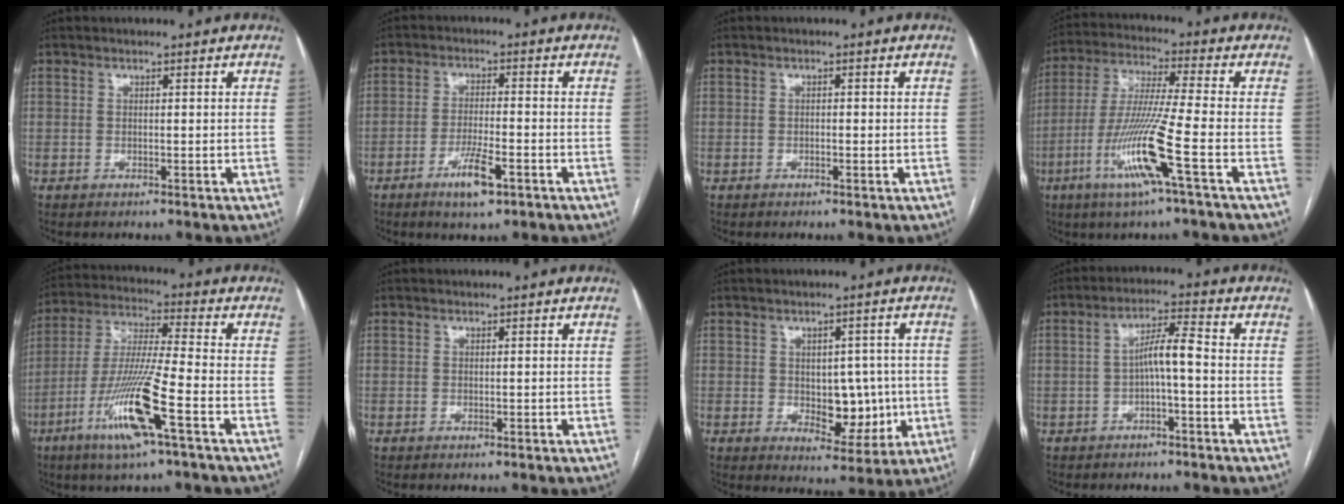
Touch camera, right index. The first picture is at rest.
{"total": 6.1, "force": [-3.3, 0.9, 5.0], "torque": [-0.095, -0.006, -0.055]}
{"total": 0.6, "force": [-0.2, 0.2, 0.5], "torque": [-0.009, 0.002, -0.002]}
{"total": 13.2, "force": [-5.3, -1.4, 12.0], "torque": [-0.245, -0.019, -0.105]}
{"total": 14.0, "force": [-6.3, -0.1, 12.5], "torque": [-0.259, -0.017, -0.119]}
{"total": 0.0}
{"total": 7.4, "force": [-0.6, 4.3, 5.9], "torque": [-0.067, 0.007, 0.007]}
{"total": 5.0, "force": [-0.9, 0.5, 4.9], "torque": [-0.086, 0.019, -0.014]}